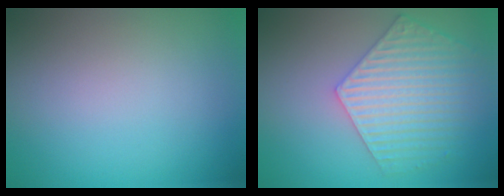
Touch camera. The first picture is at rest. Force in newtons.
{"total": 5.9, "press": 4.6, "slide": 3.6}